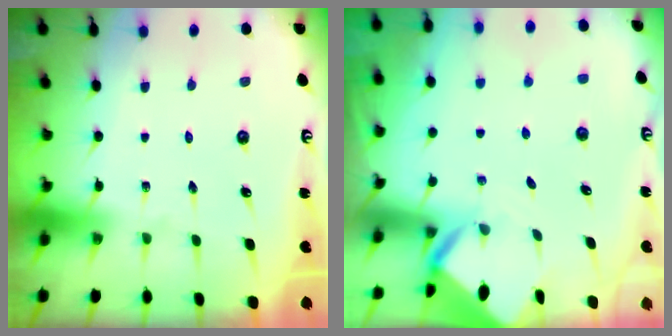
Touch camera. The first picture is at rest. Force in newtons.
{"total": 3.3, "press": 3.3, "slide": 0.2}